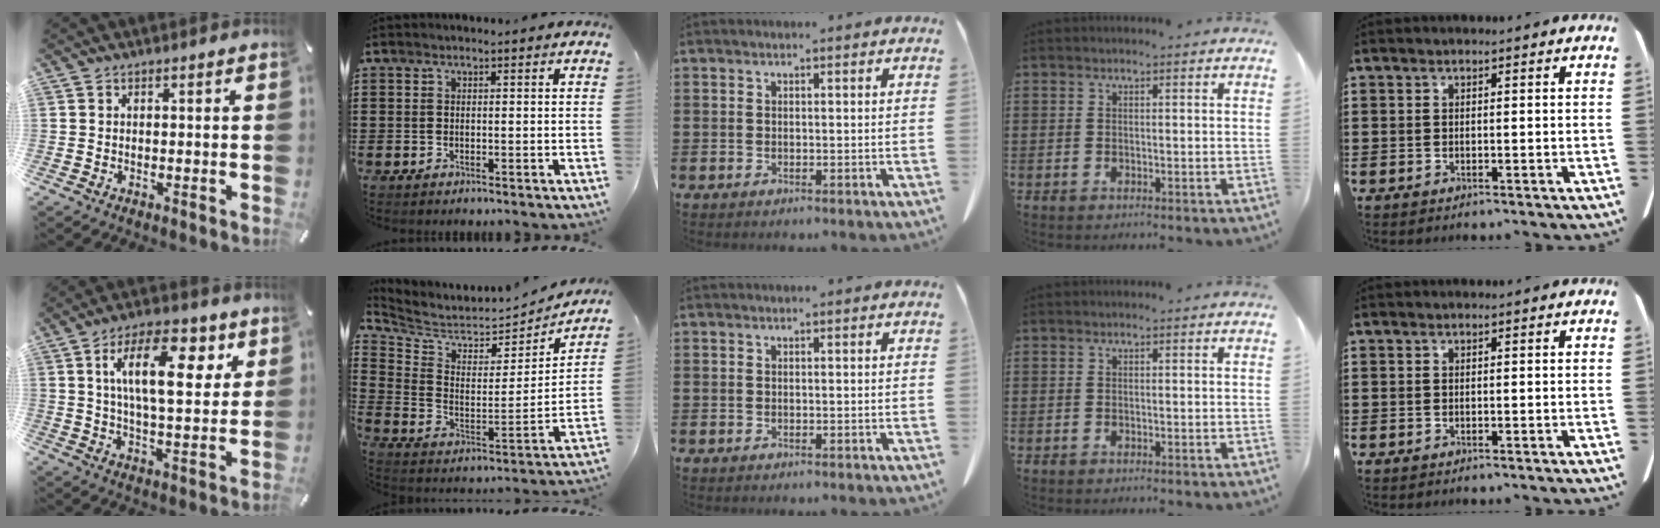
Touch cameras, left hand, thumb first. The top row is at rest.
{"thumb": {"total": 16.8, "force": [6.5, 7.8, 13.4], "torque": [-0.213, -0.003, 0.103]}, "index": {"total": 5.4, "force": [5.0, 1.7, 1.0], "torque": [-0.052, -0.045, 0.084]}}